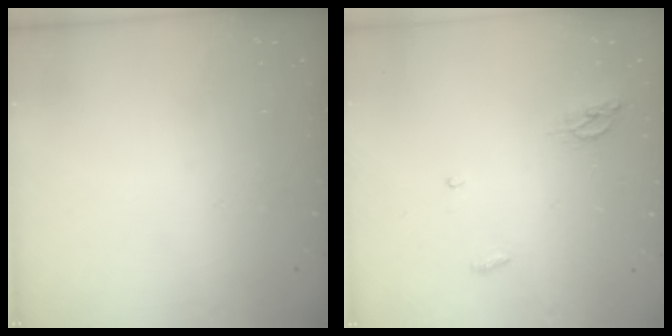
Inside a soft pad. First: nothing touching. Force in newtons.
{"total": 4.5, "press": 4.3, "slide": 1.2}